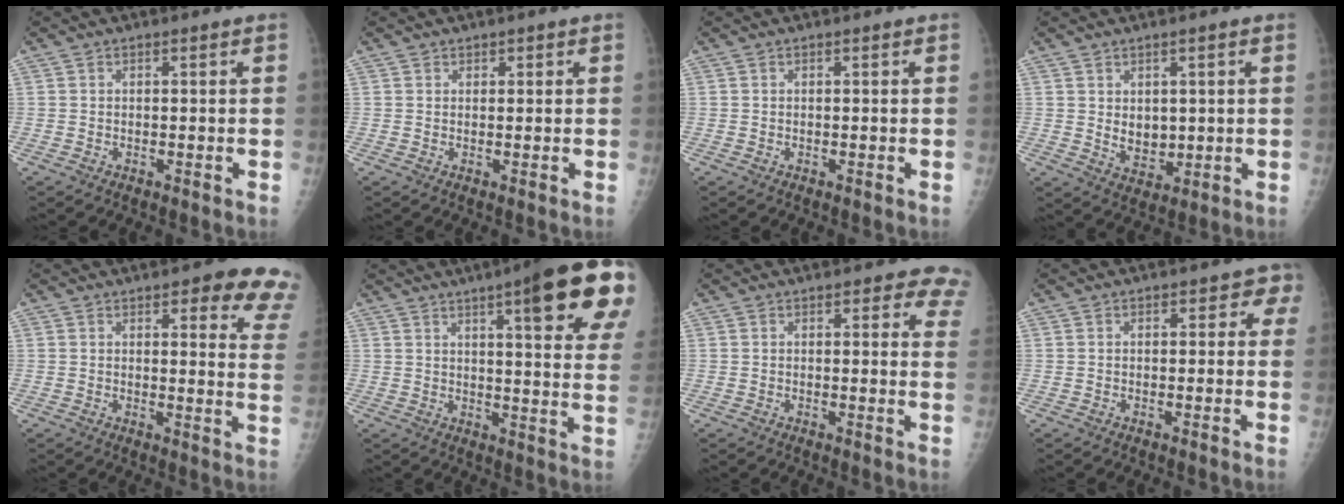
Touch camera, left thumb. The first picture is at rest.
{"total": 0.9, "force": [0.5, 0.7, -0.1], "torque": [0.024, 0.000, 0.001]}
{"total": 0.0}
{"total": 5.3, "force": [0.9, 3.7, 3.7], "torque": [-0.038, -0.015, 0.027]}
{"total": 11.7, "force": [8.1, 3.7, 7.6], "torque": [-0.042, -0.038, 0.071]}
{"total": 20.8, "force": [11.3, 3.7, 17.1], "torque": [-0.207, -0.036, 0.134]}
{"total": 6.7, "force": [5.0, 2.9, 3.3], "torque": [0.005, -0.018, 0.035]}
{"total": 2.6, "force": [1.0, 1.8, 1.6], "torque": [0.012, 0.003, 0.000]}